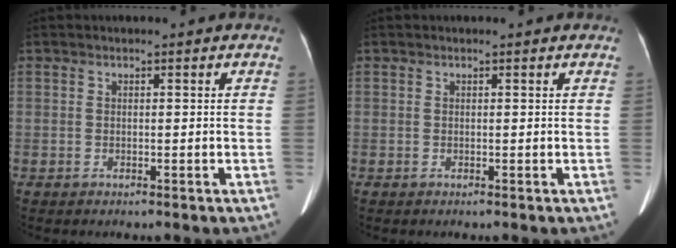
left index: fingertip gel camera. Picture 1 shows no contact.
{"total": 0.5, "force": [0.5, 0.0, 0.1], "torque": [-0.003, 0.000, 0.002]}